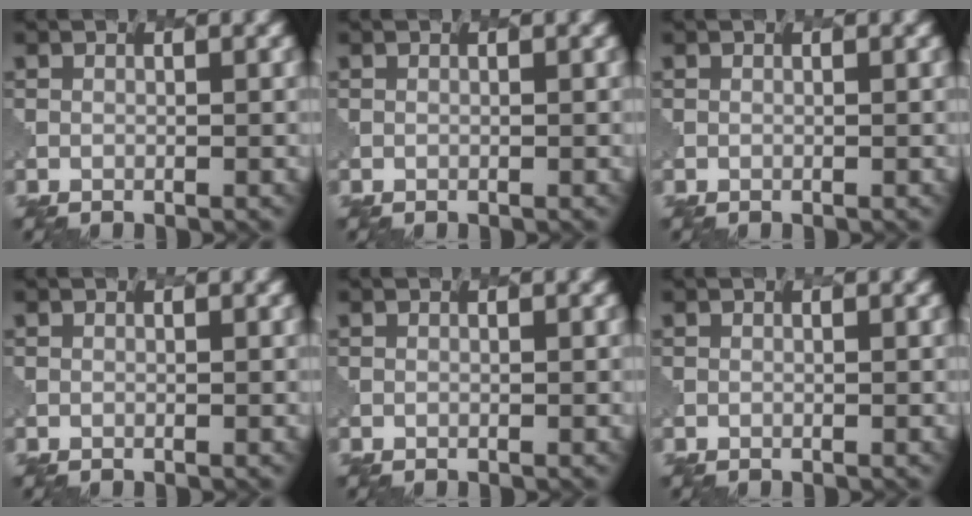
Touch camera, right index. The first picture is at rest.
{"total": 0.0}
{"total": 0.0}
{"total": 0.0}
{"total": 0.0}
{"total": 0.0}